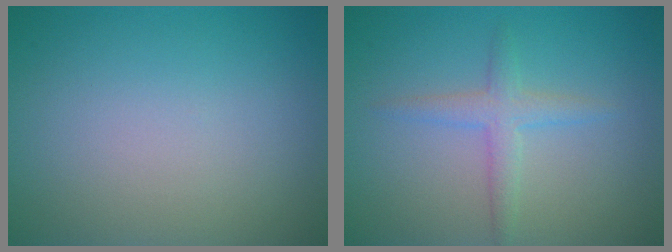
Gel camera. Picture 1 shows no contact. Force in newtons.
{"total": 2.0, "press": 2.0, "slide": 0.1}